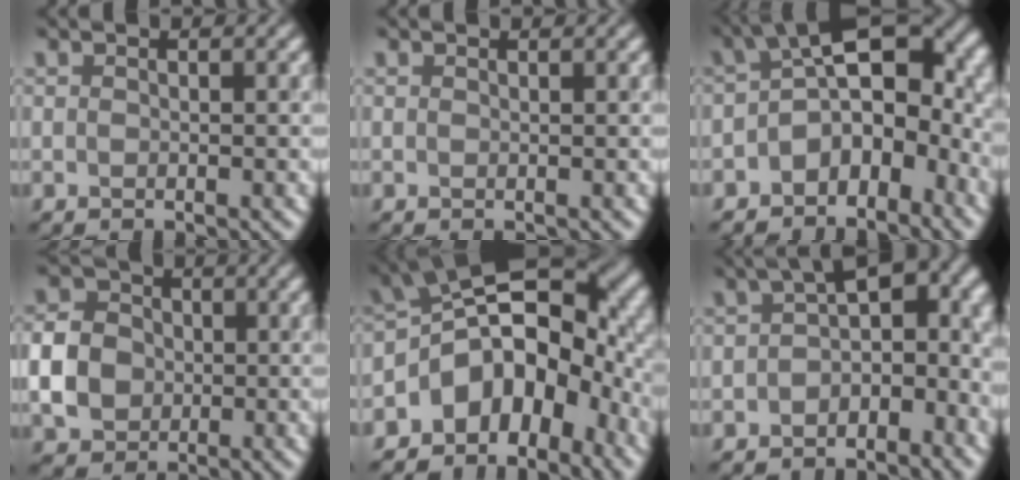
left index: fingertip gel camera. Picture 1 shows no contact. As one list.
[{"total": 0.0}, {"total": 10.1, "force": [-1.6, 6.2, 7.8], "torque": [-0.098, 0.009, -0.034]}, {"total": 4.8, "force": [-0.7, 4.2, 2.3], "torque": [-0.053, 0.004, -0.022]}, {"total": 11.7, "force": [-4.2, 7.0, 8.5], "torque": [-0.112, 0.008, -0.085]}, {"total": 8.8, "force": [-0.3, 5.5, 6.9], "torque": [-0.075, 0.015, -0.017]}]